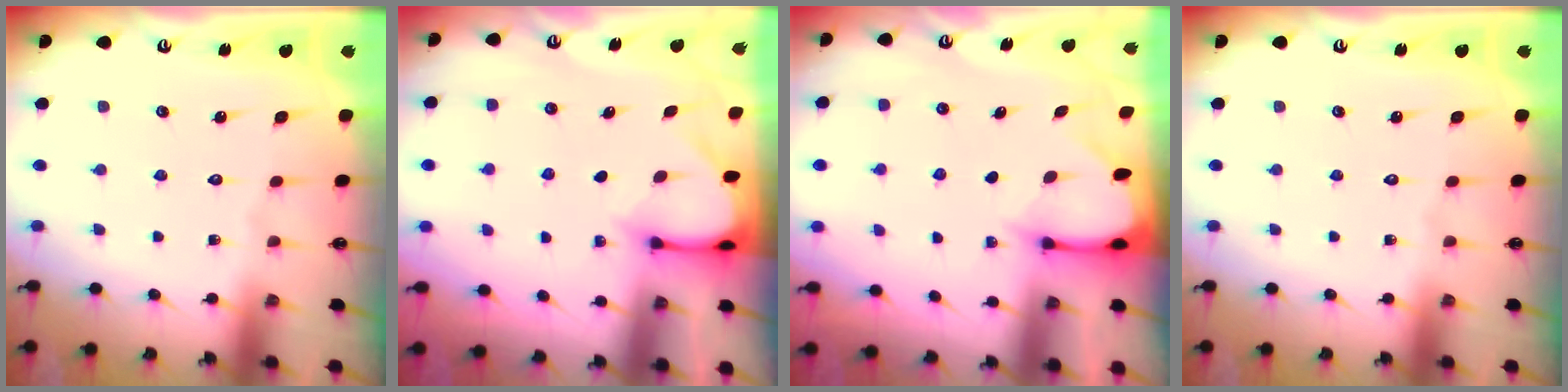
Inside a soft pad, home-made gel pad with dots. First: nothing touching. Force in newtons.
{"total": 3.2, "press": 3.2, "slide": 0.2}
{"total": 2.4, "press": 2.3, "slide": 0.3}
{"total": 0.0}